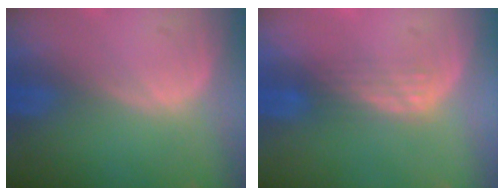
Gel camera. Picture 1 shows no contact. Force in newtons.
{"total": 2.9, "press": 2.6, "slide": 1.4}